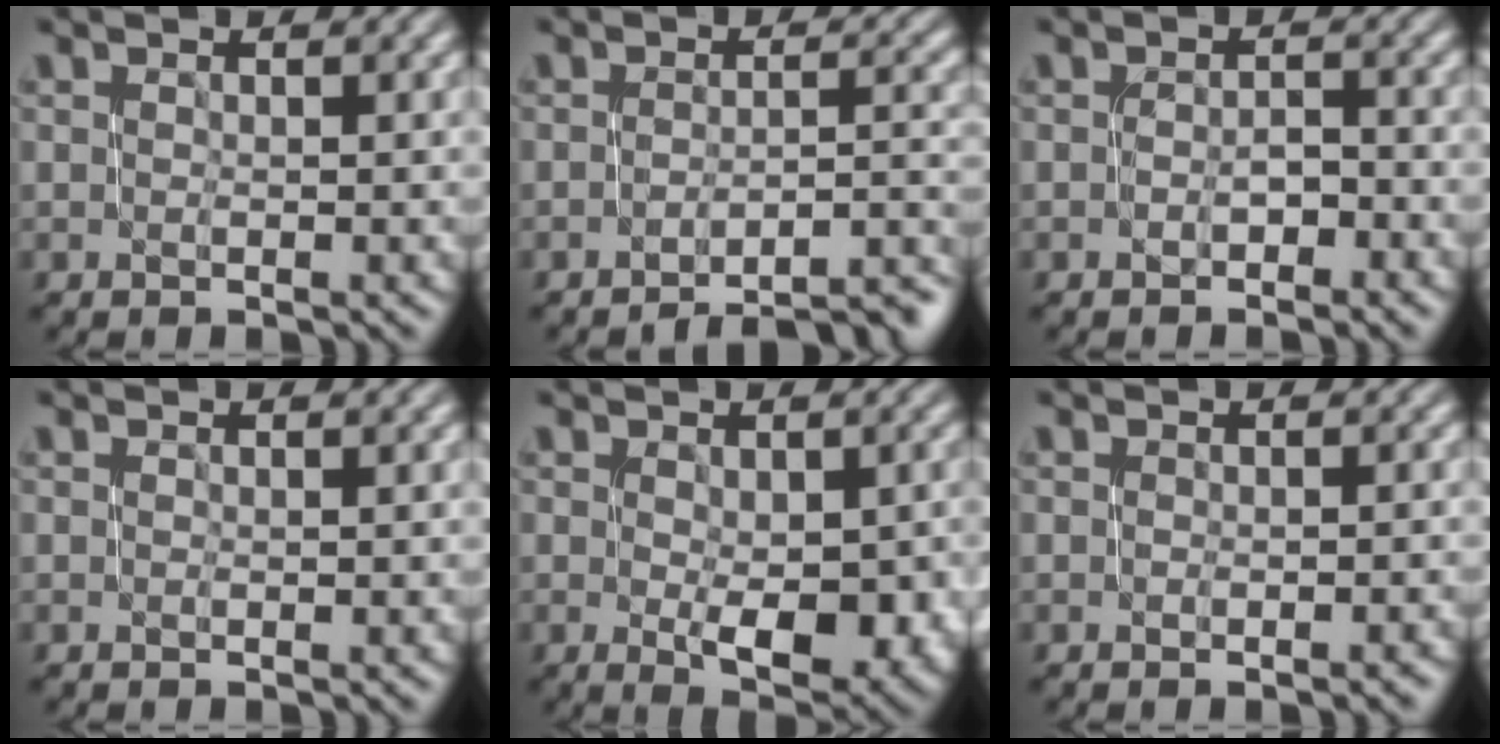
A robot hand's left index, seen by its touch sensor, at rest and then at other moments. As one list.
[{"total": 6.8, "force": [-5.5, 1.5, 3.7], "torque": [-0.025, 0.020, -0.065]}, {"total": 0.8, "force": [-0.6, 0.2, 0.4], "torque": [-0.006, 0.006, -0.013]}, {"total": 0.0}, {"total": 5.5, "force": [-0.8, 2.8, 4.7], "torque": [-0.079, -0.015, 0.001]}, {"total": 0.6, "force": [-0.2, 0.3, 0.4], "torque": [0.000, -0.001, -0.007]}]